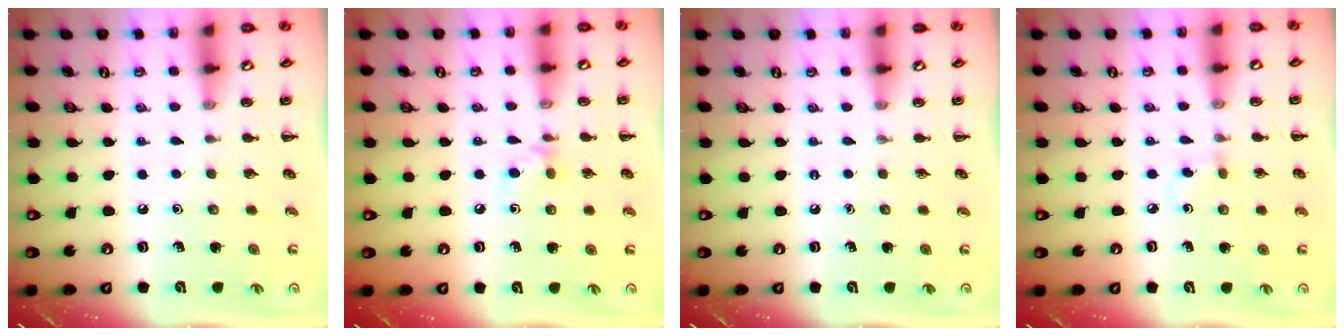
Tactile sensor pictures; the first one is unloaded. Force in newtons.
{"total": 5.3, "press": 4.9, "slide": 2.1}
{"total": 0.0}
{"total": 2.6, "press": 2.4, "slide": 1.2}